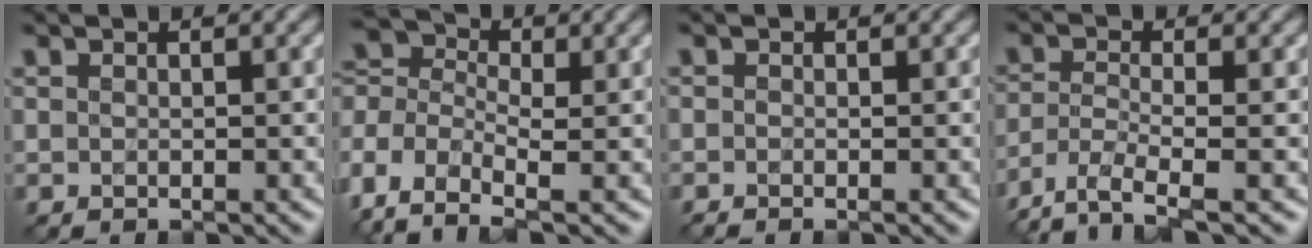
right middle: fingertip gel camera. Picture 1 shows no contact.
{"total": 6.5, "force": [-3.0, 3.7, 4.4], "torque": [-0.100, 0.006, -0.079]}
{"total": 0.5, "force": [-0.4, 0.1, 0.4], "torque": [-0.008, -0.009, -0.009]}
{"total": 4.4, "force": [-3.1, 1.2, 2.9], "torque": [-0.068, -0.012, -0.068]}